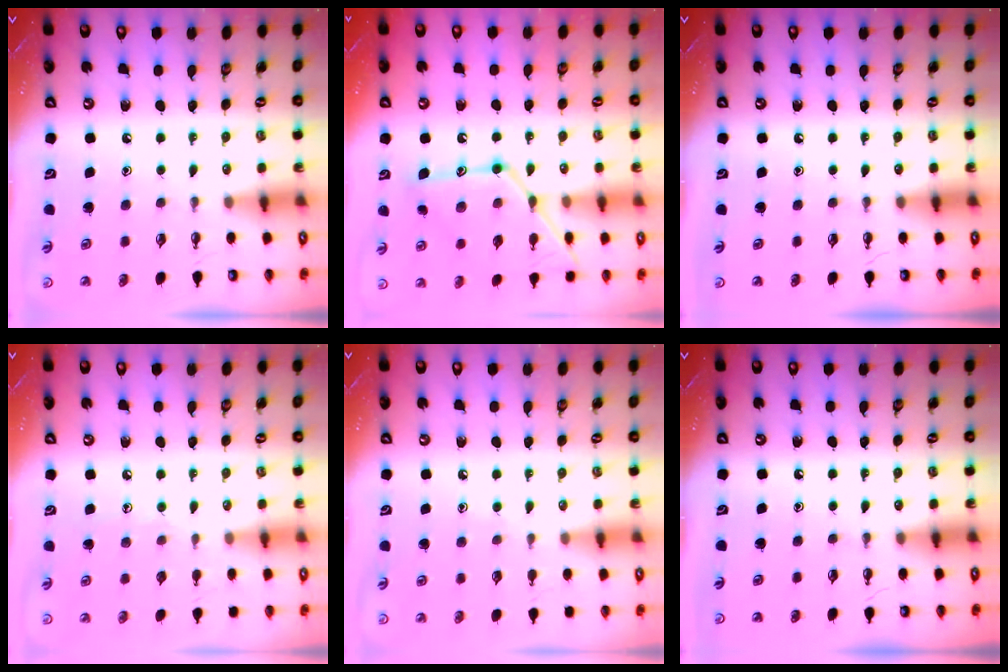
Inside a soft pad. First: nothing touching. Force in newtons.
{"total": 16.4, "press": 16.3, "slide": 1.3}
{"total": 0.0}
{"total": 5.2, "press": 5.2, "slide": 0.7}
{"total": 4.6, "press": 4.6, "slide": 0.5}
{"total": 0.0}